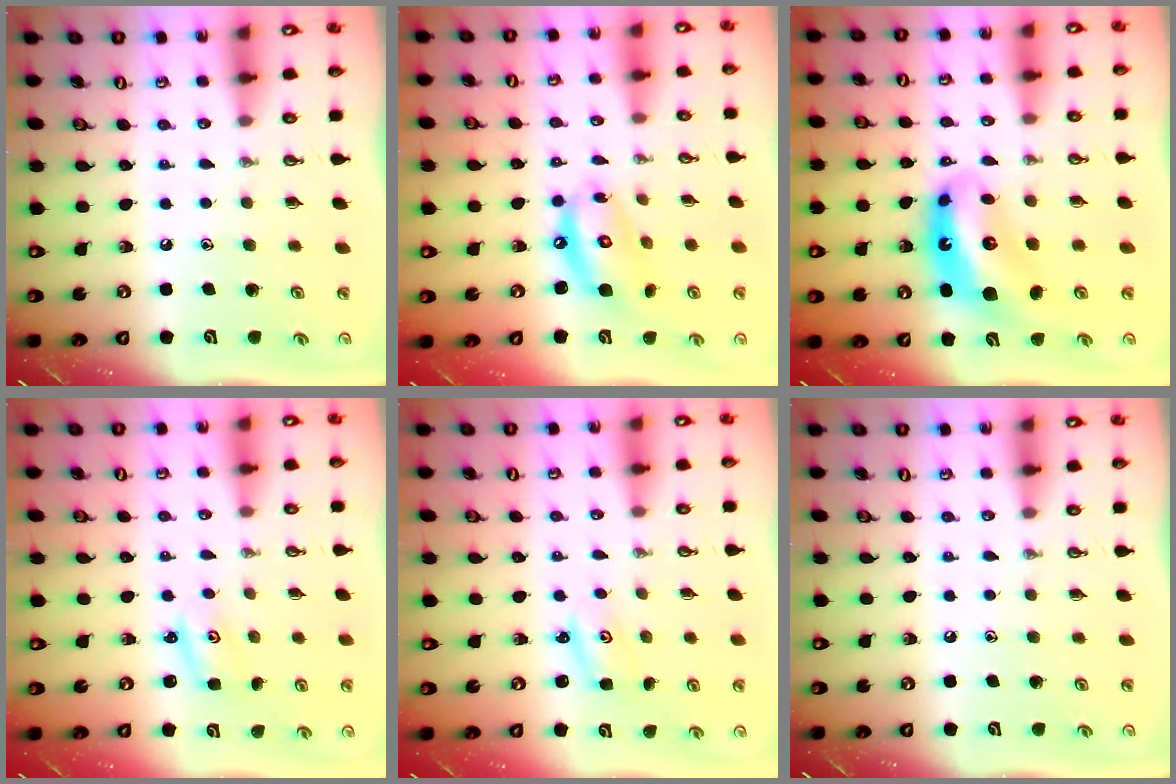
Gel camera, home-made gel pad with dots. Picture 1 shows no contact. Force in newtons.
{"total": 12.1, "press": 12.1, "slide": 1.0}
{"total": 11.3, "press": 11.2, "slide": 1.0}
{"total": 2.1, "press": 2.1, "slide": 0.2}
{"total": 2.1, "press": 2.1, "slide": 0.2}
{"total": 0.0}